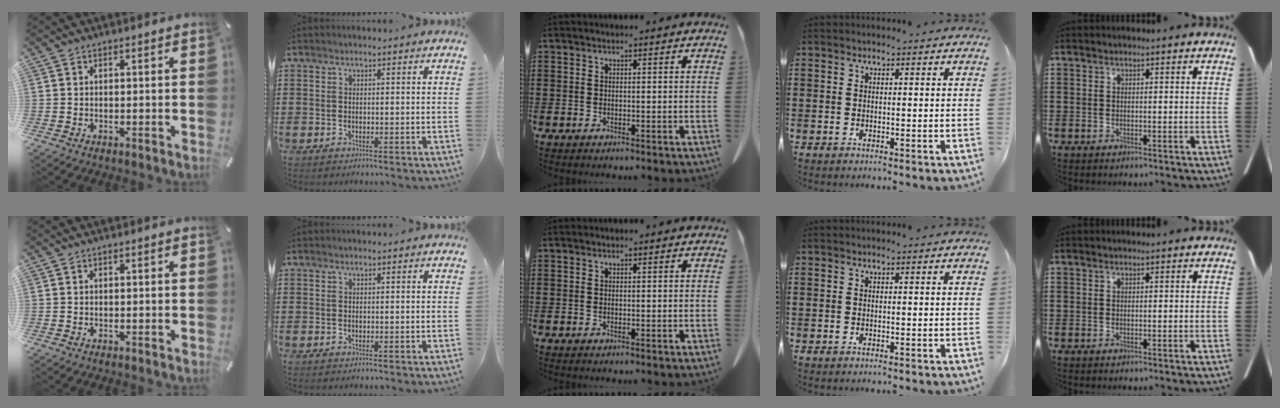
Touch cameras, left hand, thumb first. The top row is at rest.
{}